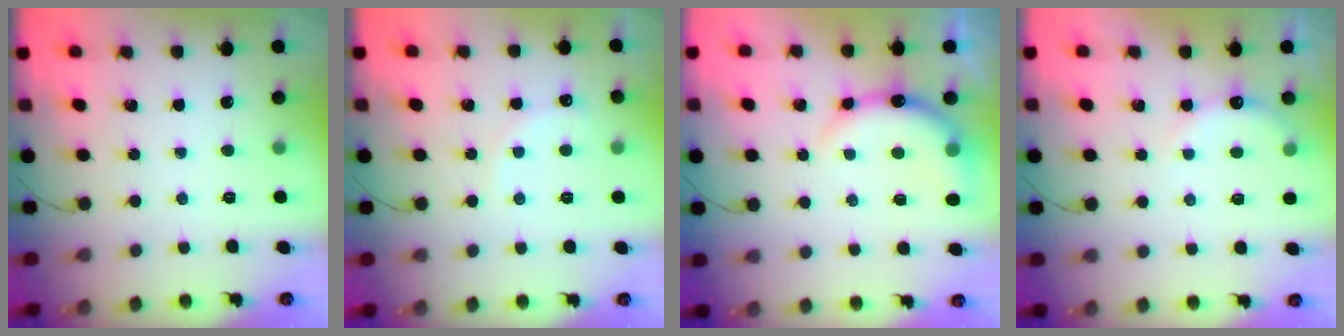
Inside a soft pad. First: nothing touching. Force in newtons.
{"total": 6.7, "press": 6.5, "slide": 1.8}
{"total": 8.5, "press": 8.5, "slide": 0.8}
{"total": 5.6, "press": 5.5, "slide": 1.3}